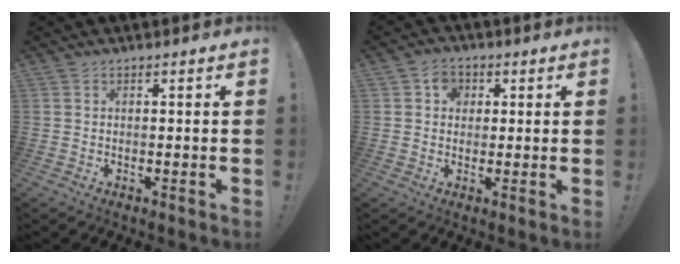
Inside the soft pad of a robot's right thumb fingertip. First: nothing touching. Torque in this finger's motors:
{"motor_torque": [0.01, 0.00, -0.01, 0.01, 0.00]}